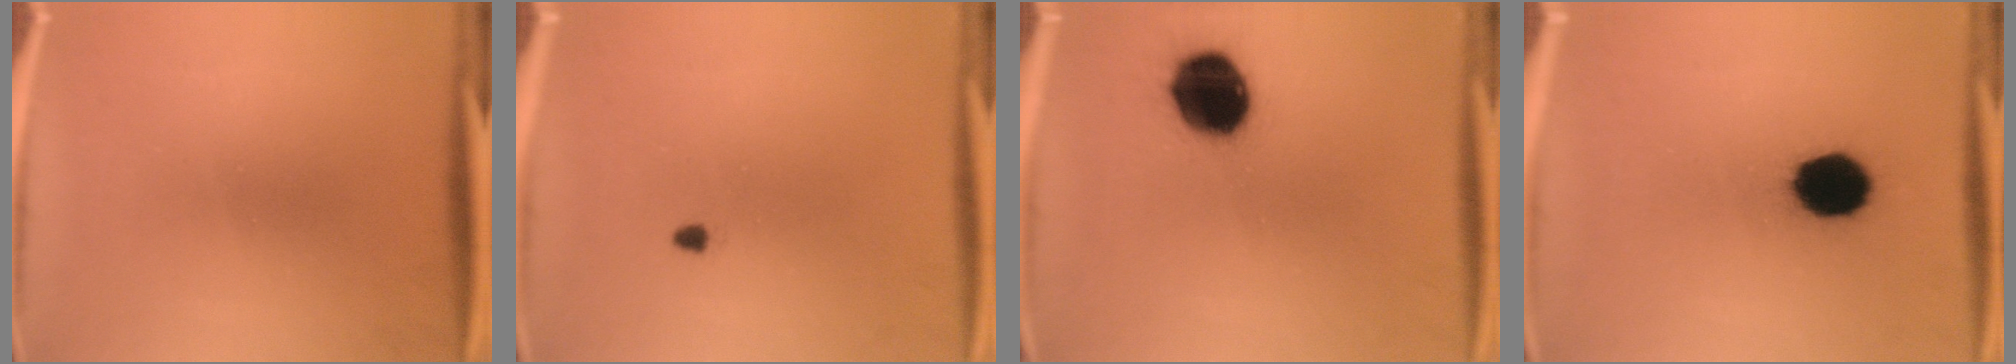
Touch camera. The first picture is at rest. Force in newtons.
{"total": 0.8}
{"total": 16.7}
{"total": 11.9}